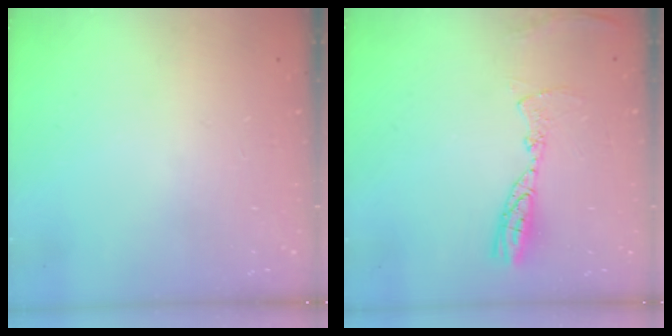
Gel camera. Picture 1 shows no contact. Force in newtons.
{"total": 9.3, "press": 9.3, "slide": 0.9}